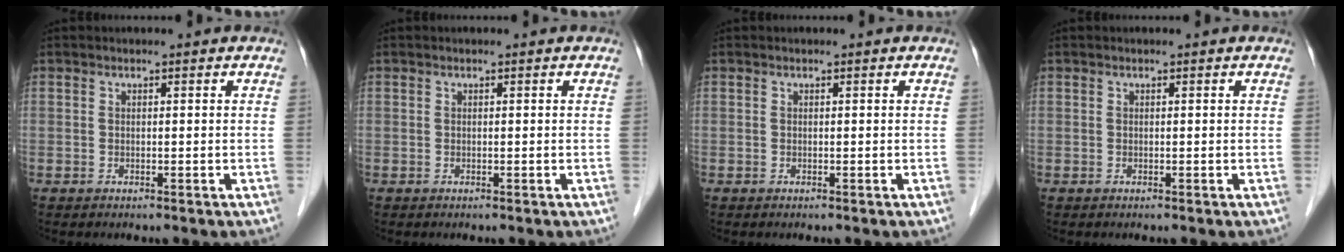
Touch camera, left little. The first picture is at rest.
{"total": 0.0}
{"total": 0.0}
{"total": 0.0}